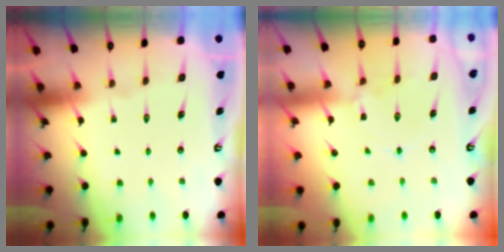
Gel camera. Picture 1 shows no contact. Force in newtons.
{"total": 2.2, "press": 2.2, "slide": 0.2}